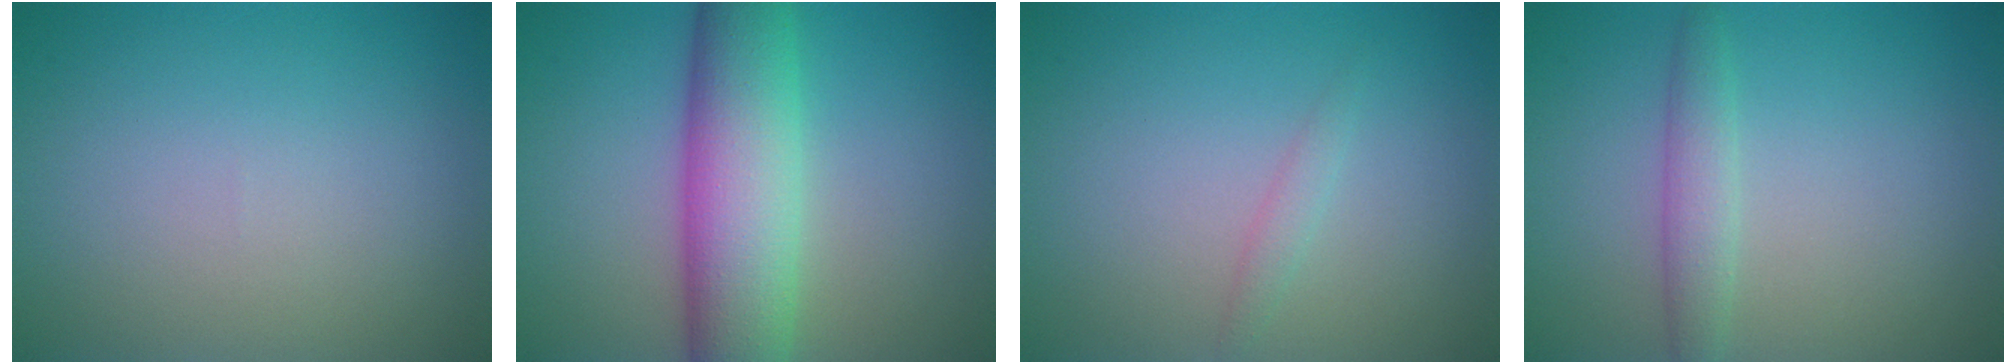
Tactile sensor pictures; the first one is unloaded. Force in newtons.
{"total": 8.8, "press": 8.8, "slide": 0.2}
{"total": 1.0, "press": 1.0, "slide": 0.1}
{"total": 2.1, "press": 2.1, "slide": 0.1}